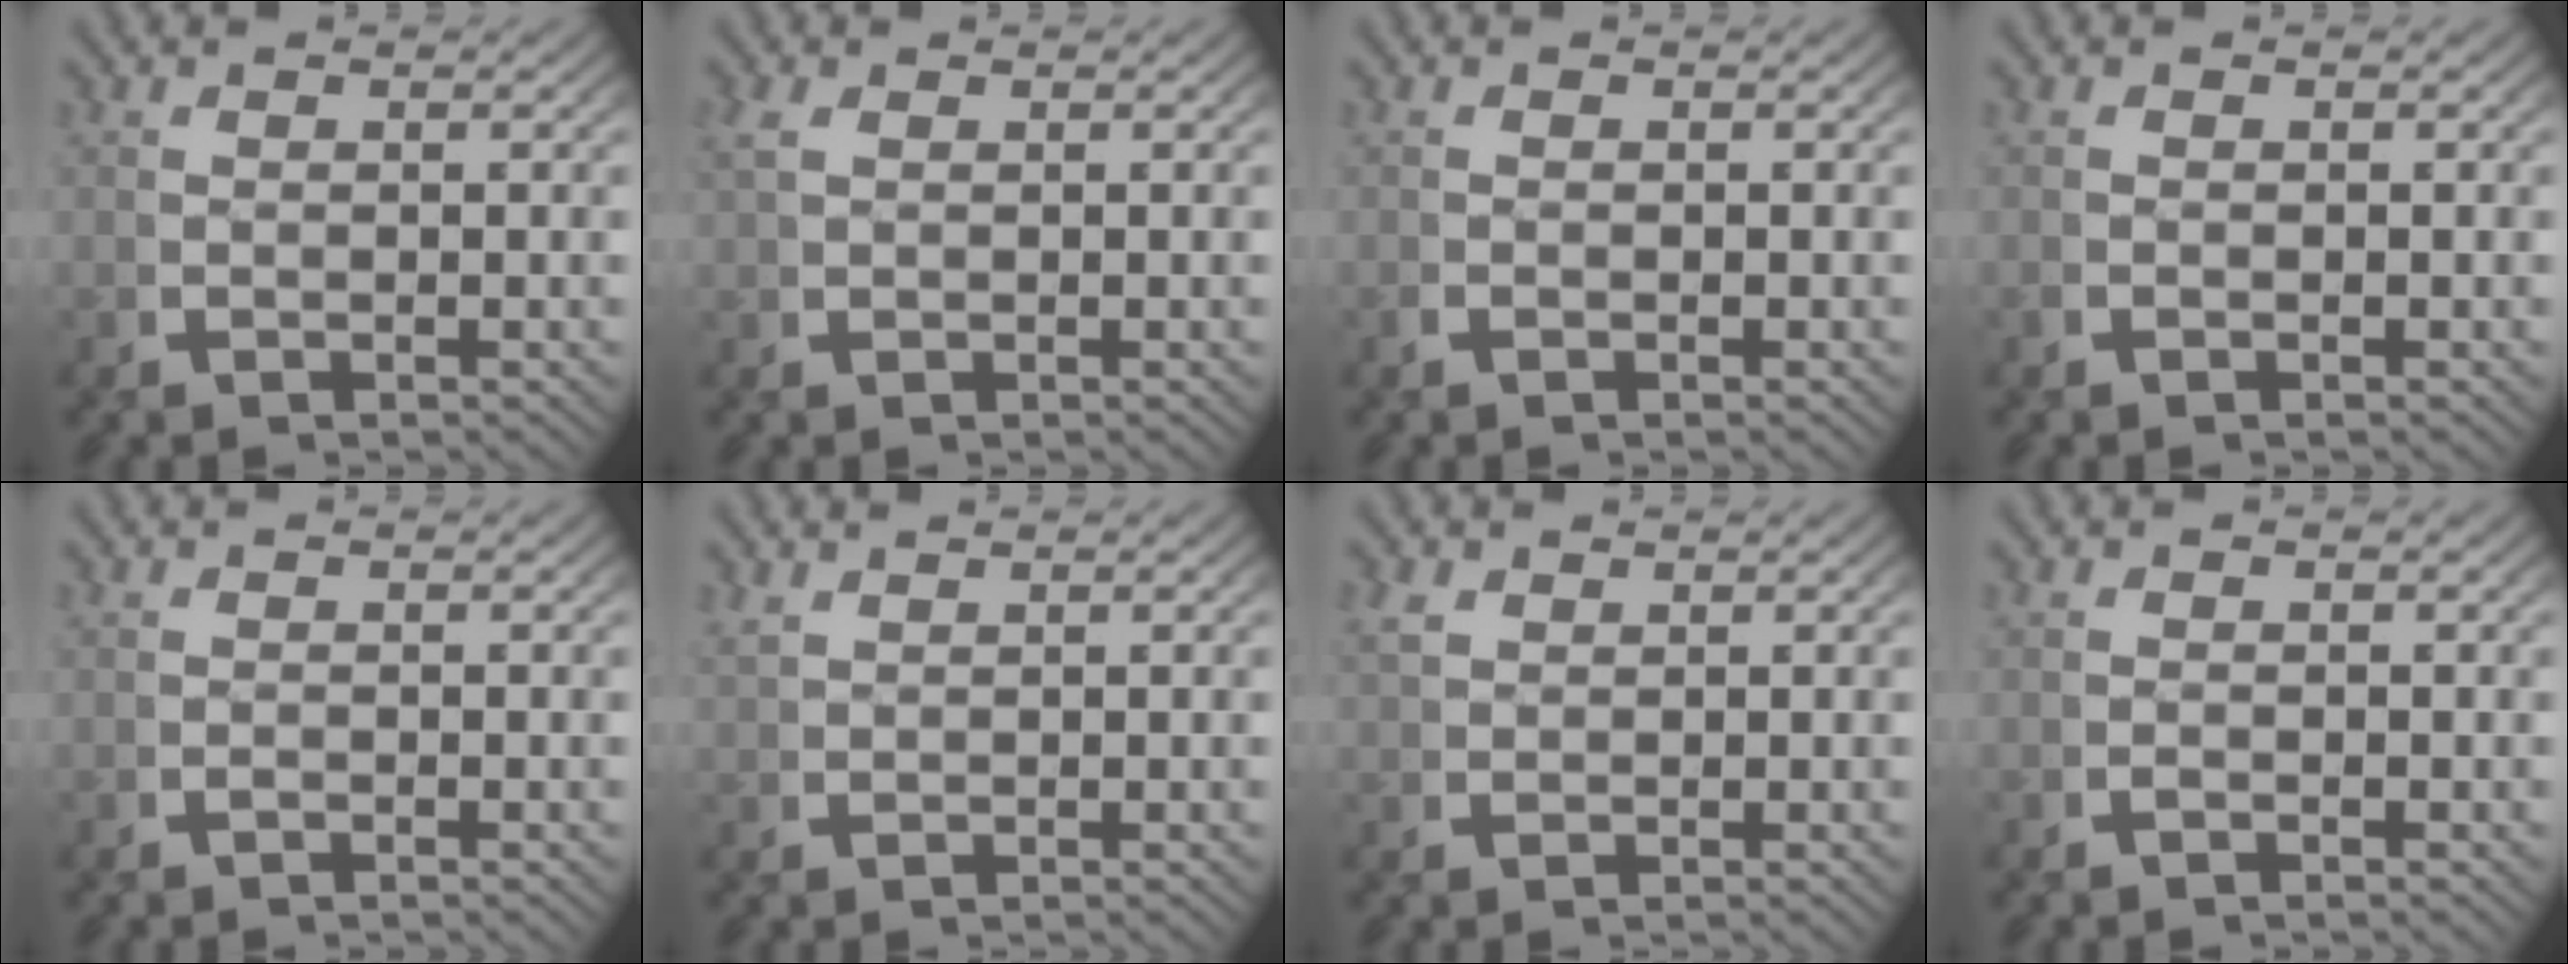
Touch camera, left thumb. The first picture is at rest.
{"total": 1.1, "force": [0.8, 0.4, 0.6], "torque": [-0.019, 0.001, 0.022]}
{"total": 0.0}
{"total": 0.0}
{"total": 0.0}
{"total": 1.4, "force": [1.4, 0.0, 0.2], "torque": [-0.005, 0.005, 0.033]}
{"total": 1.5, "force": [1.3, 0.6, 0.5], "torque": [-0.011, 0.002, 0.033]}
{"total": 0.0}